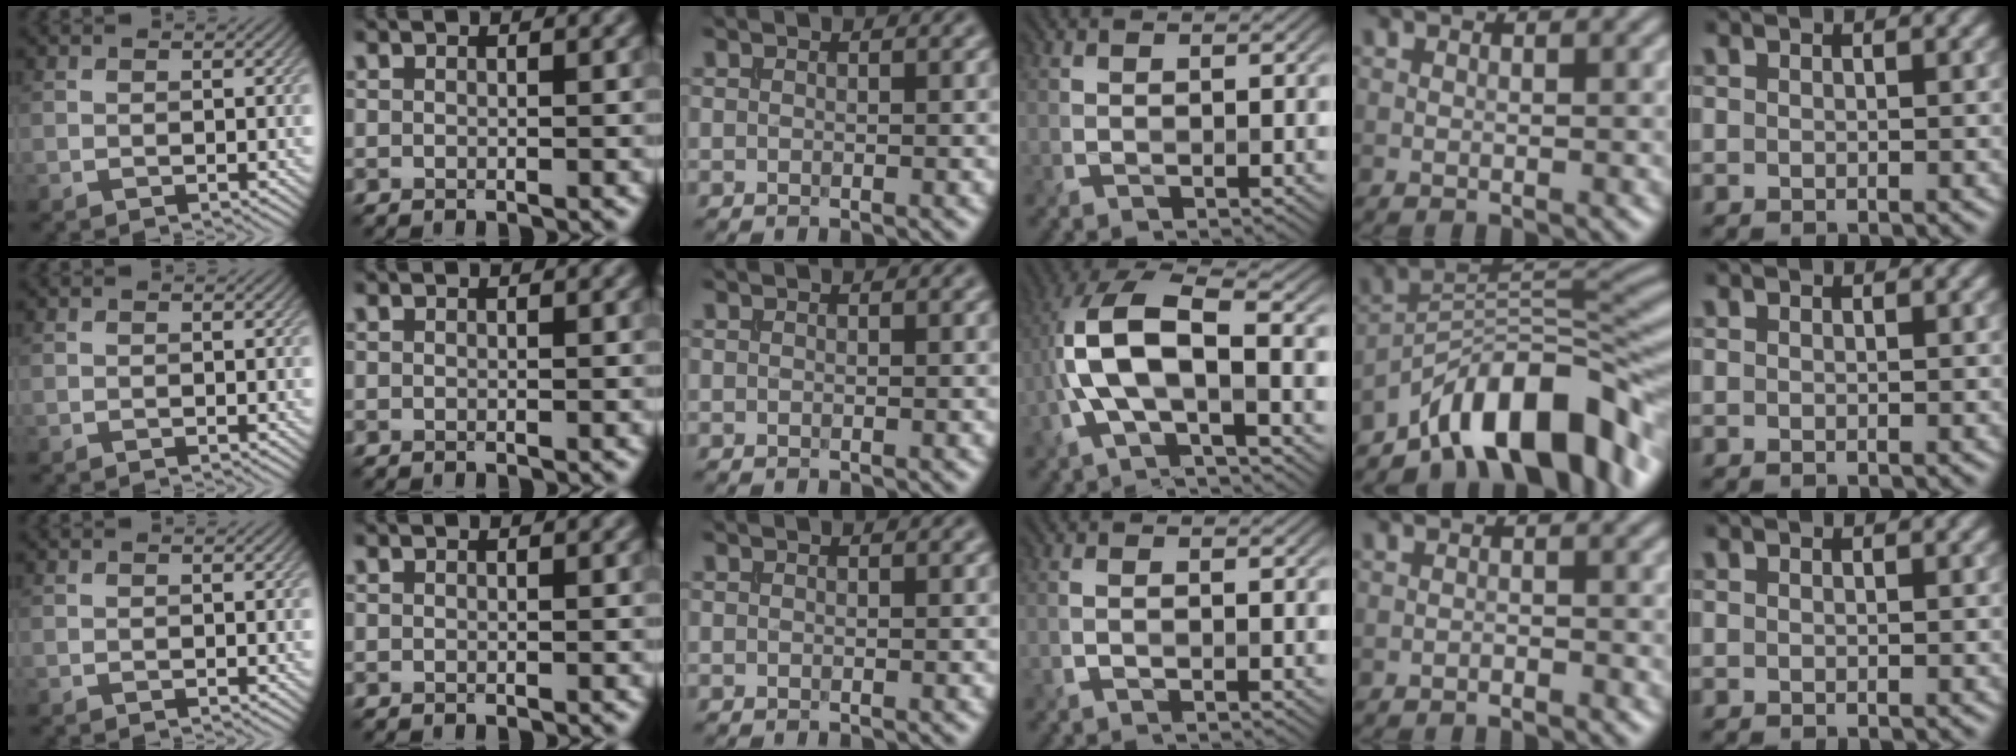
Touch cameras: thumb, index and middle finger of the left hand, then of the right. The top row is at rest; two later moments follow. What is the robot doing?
{"motion": "insert", "object": "file holder"}